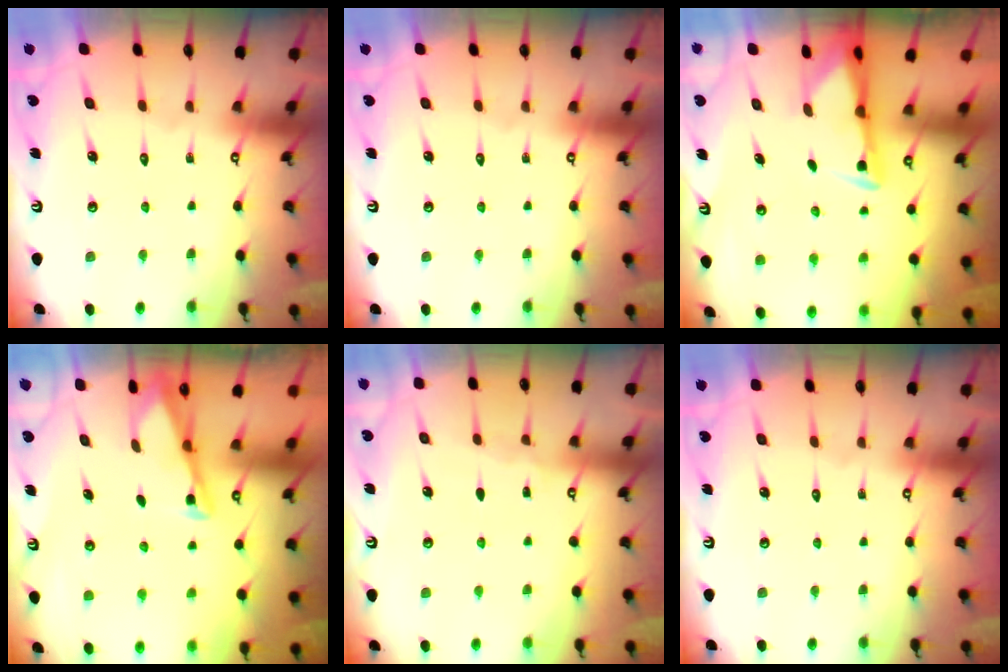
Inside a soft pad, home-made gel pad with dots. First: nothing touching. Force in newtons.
{"total": 0.0}
{"total": 2.9, "press": 2.8, "slide": 0.6}
{"total": 2.8, "press": 2.8, "slide": 0.3}
{"total": 2.8, "press": 2.8, "slide": 0.4}
{"total": 0.0}